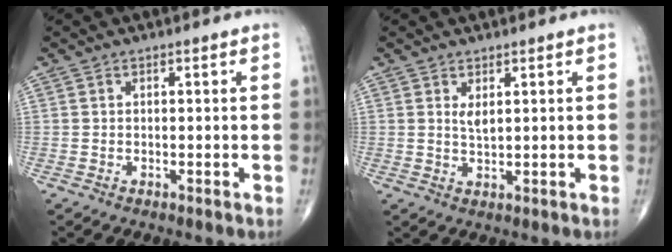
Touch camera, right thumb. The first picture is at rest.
{"total": 2.0, "force": [1.0, 0.6, 1.6], "torque": [-0.027, -0.012, 0.022]}